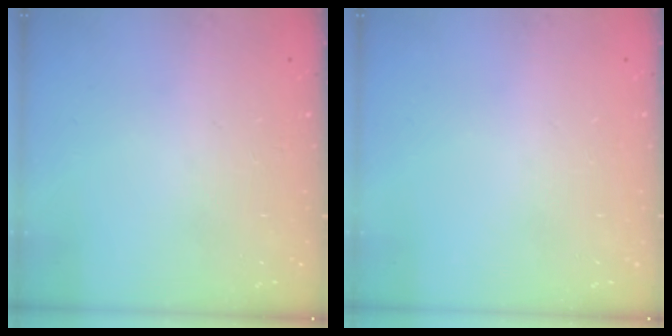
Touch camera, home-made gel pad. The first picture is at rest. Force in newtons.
{"total": 0.0}